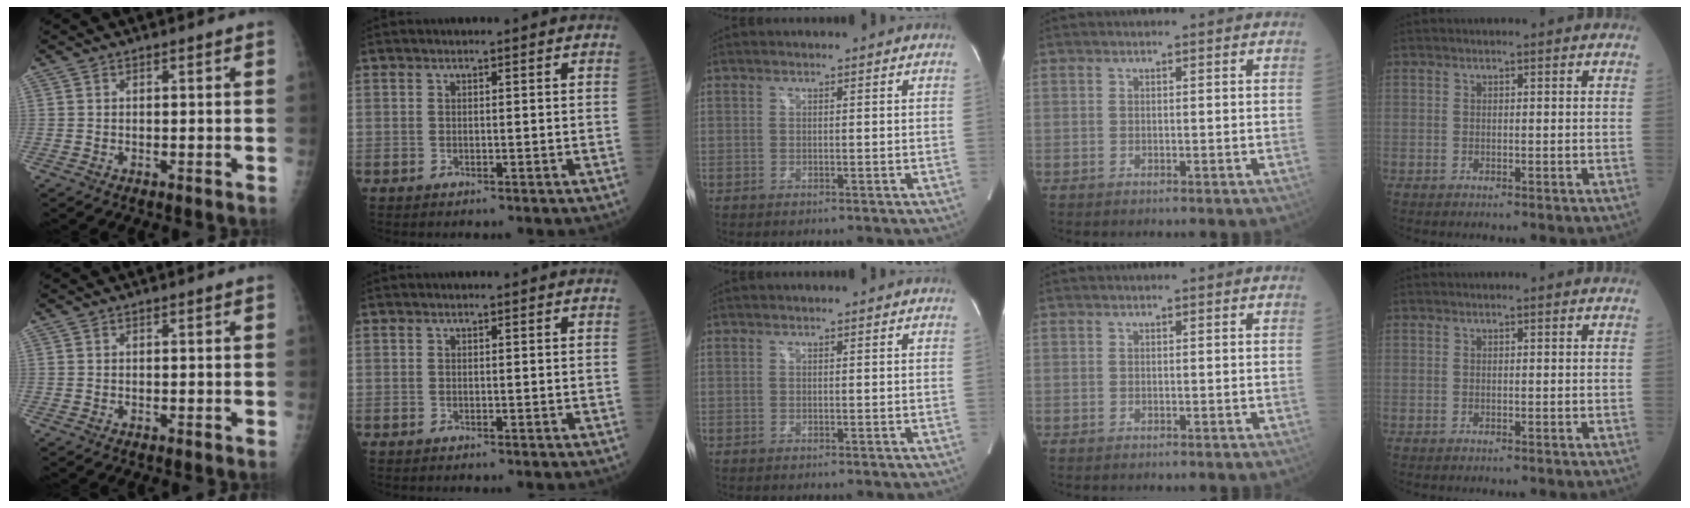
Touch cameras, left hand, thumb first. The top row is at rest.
{}